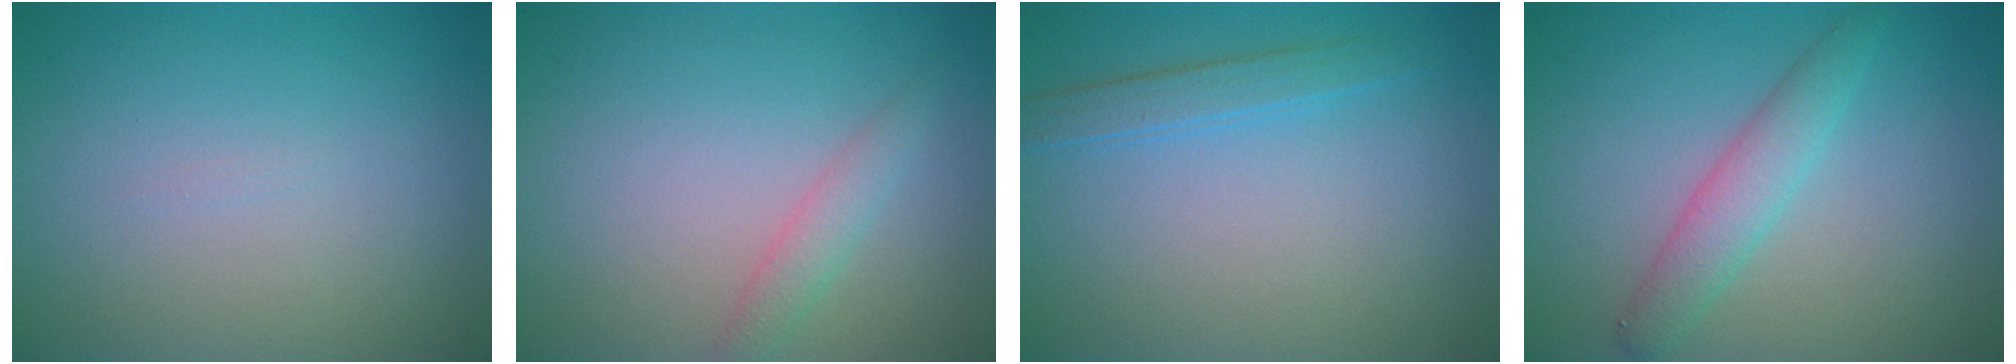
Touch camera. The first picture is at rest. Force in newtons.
{"total": 1.7, "press": 1.7, "slide": 0.1}
{"total": 1.7, "press": 1.7, "slide": 0.1}
{"total": 2.8, "press": 2.8, "slide": 0.1}